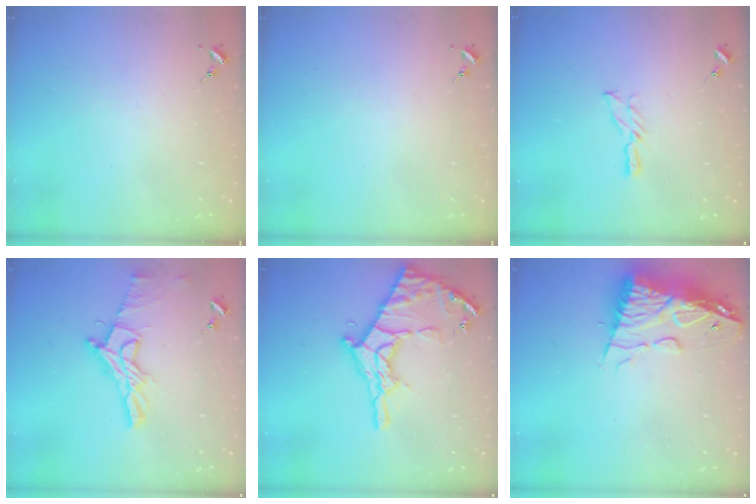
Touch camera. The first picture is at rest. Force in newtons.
{"total": 0.0}
{"total": 5.0, "press": 5.0, "slide": 0.5}
{"total": 12.8, "press": 12.7, "slide": 0.8}
{"total": 19.0, "press": 18.9, "slide": 1.4}
{"total": 13.2, "press": 13.1, "slide": 1.4}